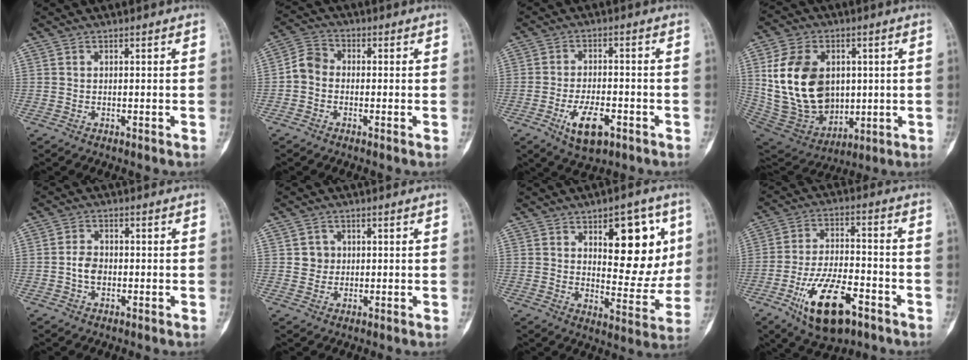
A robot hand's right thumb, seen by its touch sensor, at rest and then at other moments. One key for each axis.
{"total": 4.7, "fx": -1.1, "fy": 3.8, "fz": 2.5, "tx": -0.037, "ty": 0.017, "tz": -0.036}
{"total": 8.1, "fx": -3.6, "fy": 3.8, "fz": 6.2, "tx": -0.100, "ty": 0.014, "tz": -0.056}
{"total": 21.3, "fx": 2.9, "fy": 15.3, "fz": 14.4, "tx": -0.245, "ty": -0.008, "tz": 0.080}
{"total": 3.4, "fx": -0.8, "fy": 2.5, "fz": 2.2, "tx": -0.034, "ty": 0.011, "tz": -0.022}
{"total": 2.9, "fx": 0.5, "fy": 2.7, "fz": 0.6, "tx": 0.009, "ty": 0.003, "tz": 0.005}
{"total": 16.4, "fx": 5.6, "fy": 7.7, "fz": 13.3, "tx": -0.122, "ty": -0.025, "tz": 0.083}
{"total": 15.3, "fx": -7.6, "fy": 6.8, "fz": 11.4, "tx": -0.186, "ty": 0.036, "tz": -0.125}